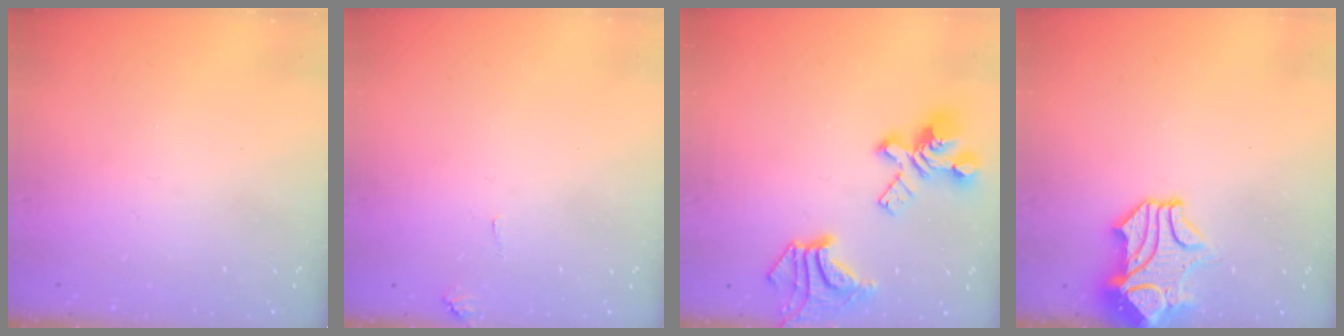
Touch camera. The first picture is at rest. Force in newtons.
{"total": 2.0, "press": 2.0, "slide": 0.5}
{"total": 10.8, "press": 10.4, "slide": 2.6}
{"total": 1.7, "press": 1.1, "slide": 1.3}